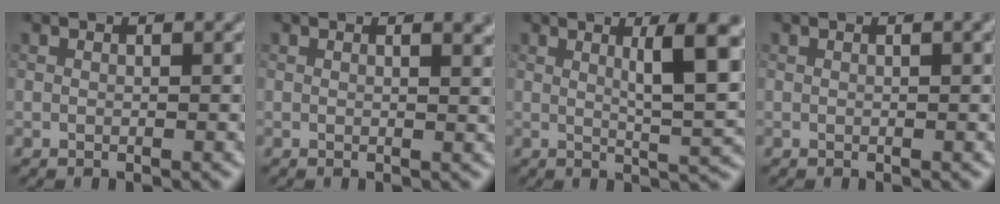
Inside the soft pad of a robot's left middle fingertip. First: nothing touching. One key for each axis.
{"total": 2.3, "fx": 1.2, "fy": 0.9, "fz": 1.7, "tx": -0.010, "ty": 0.001, "tz": 0.015}
{"total": 7.1, "fx": 2.0, "fy": 1.4, "fz": 6.7, "tx": -0.087, "ty": -0.002, "tz": 0.033}
{"total": 1.5, "fx": 0.4, "fy": 0.4, "fz": 1.4, "tx": -0.016, "ty": 0.005, "tz": 0.004}